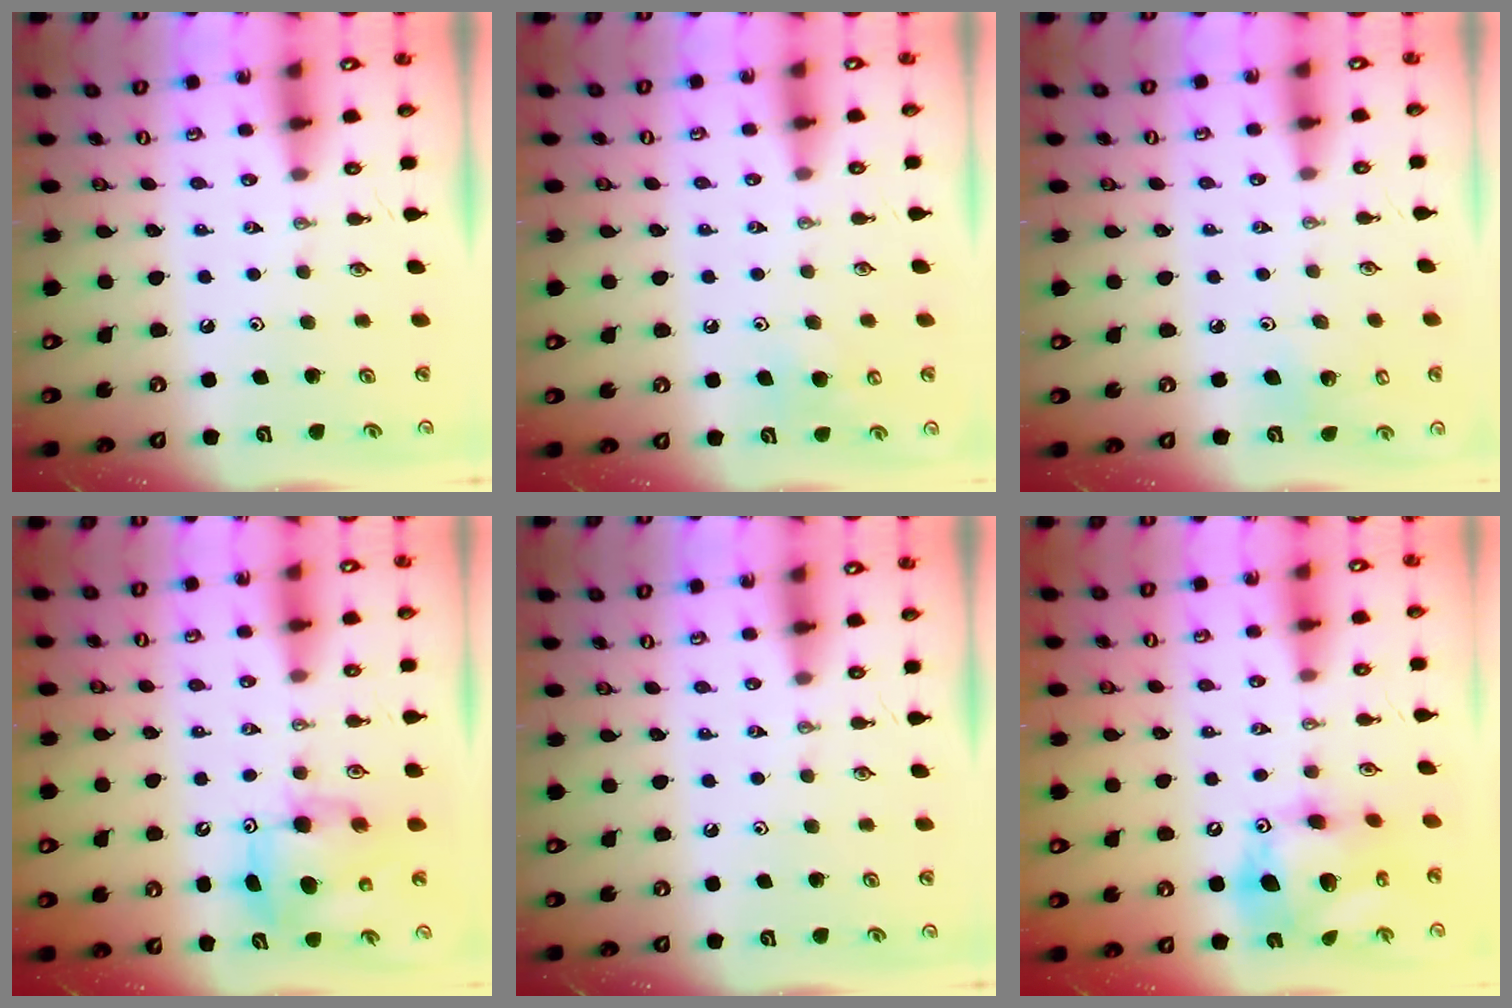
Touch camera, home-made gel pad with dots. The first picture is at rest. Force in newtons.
{"total": 7.1, "press": 7.1, "slide": 0.6}
{"total": 4.5, "press": 4.2, "slide": 1.6}
{"total": 8.3, "press": 8.3, "slide": 0.7}
{"total": 0.0}
{"total": 15.6, "press": 15.5, "slide": 1.6}